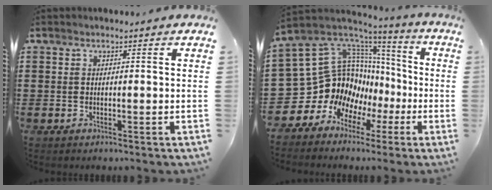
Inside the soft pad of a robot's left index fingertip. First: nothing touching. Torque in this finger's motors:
{"motor_torque": [1.23, 0.91, 0.32, 0.06]}